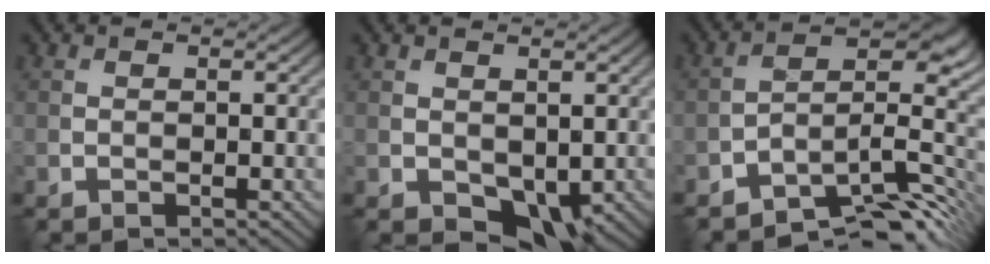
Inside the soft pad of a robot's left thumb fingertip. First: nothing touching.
{"total": 4.3, "force": [-0.1, 3.0, 3.1], "torque": [-0.059, -0.013, -0.001]}
{"total": 10.8, "force": [-8.1, 3.8, 6.1], "torque": [-0.079, -0.007, -0.138]}